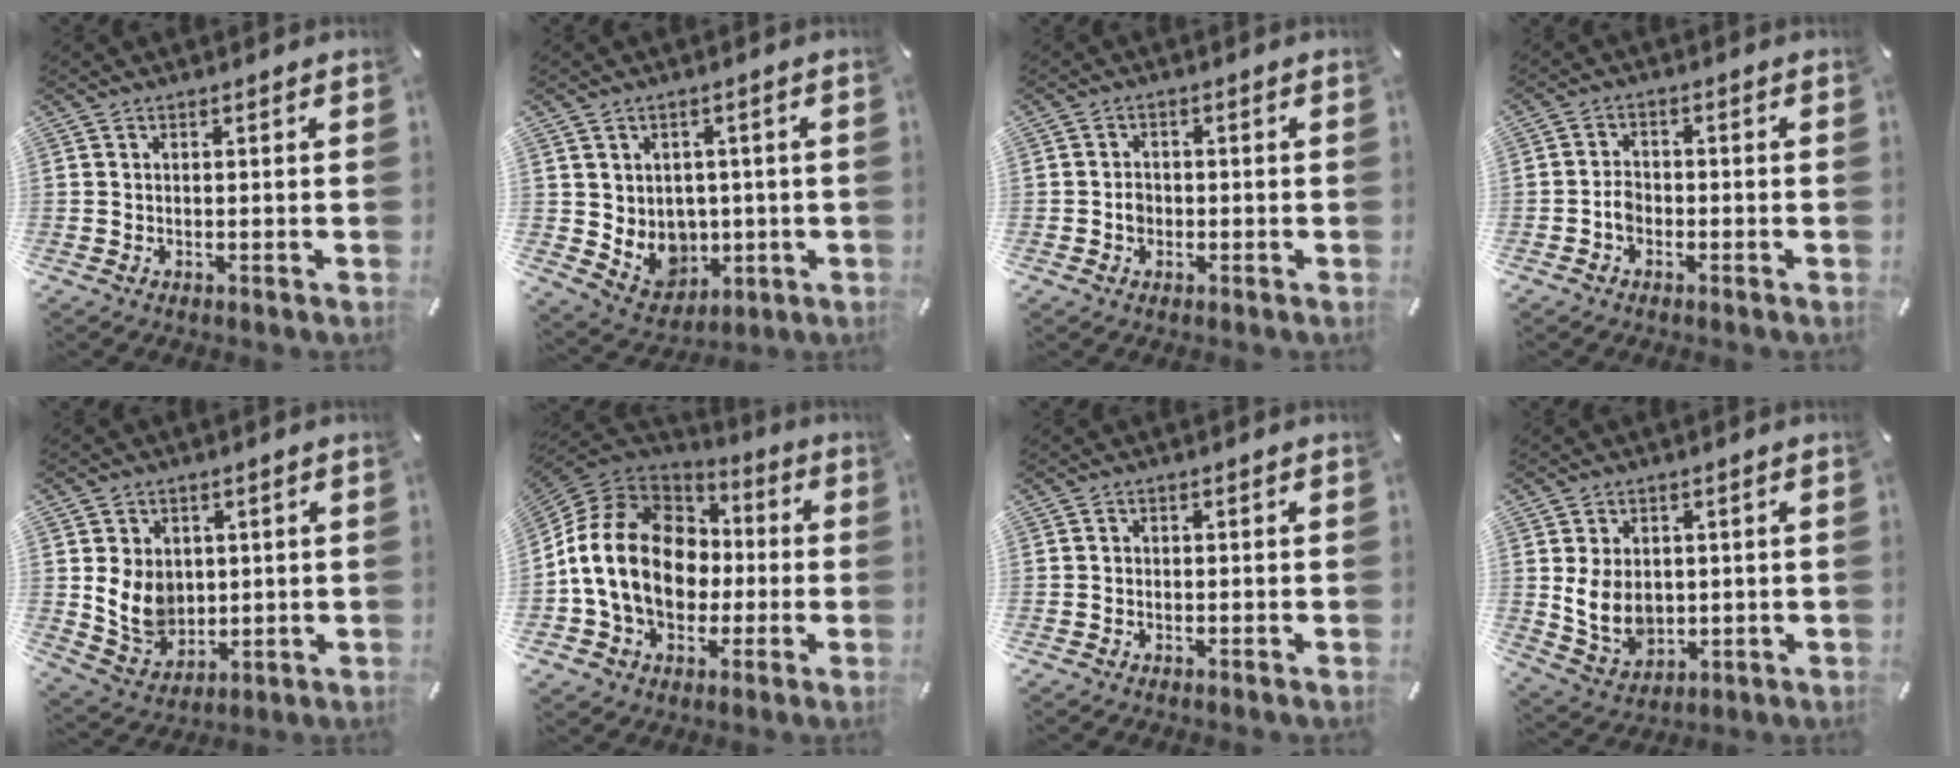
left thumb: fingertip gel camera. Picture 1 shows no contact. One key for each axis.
{"total": 7.4, "fx": 1.1, "fy": 7.1, "fz": 1.9, "tx": -0.045, "ty": -0.023, "tz": 0.031}
{"total": 2.4, "fx": -0.5, "fy": 2.1, "fz": 1.0, "tx": -0.020, "ty": 0.006, "tz": -0.012}
{"total": 3.1, "fx": -1.2, "fy": 2.3, "fz": 1.7, "tx": -0.031, "ty": 0.008, "tz": -0.023}
{"total": 9.1, "fx": 1.7, "fy": 7.9, "fz": 4.2, "tx": -0.096, "ty": -0.011, "tz": 0.034}
{"total": 18.7, "fx": -1.8, "fy": 15.1, "fz": 10.9, "tx": -0.243, "ty": 0.022, "tz": -0.030}
{"total": 0.6, "fx": -0.2, "fy": 0.5, "fz": 0.1, "tx": -0.001, "ty": 0.004, "tz": -0.006}
{"total": 8.4, "fx": 0.7, "fy": 6.6, "fz": 5.2, "tx": -0.110, "ty": -0.009, "tz": 0.011}